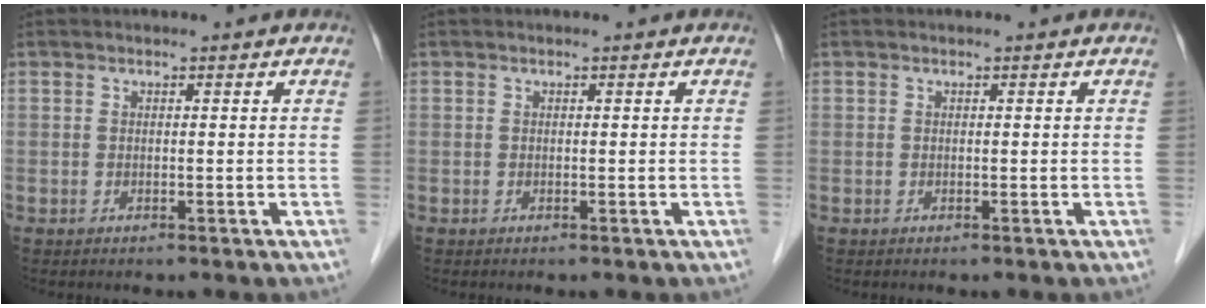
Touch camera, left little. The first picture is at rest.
{"total": 0.0}
{"total": 0.0}